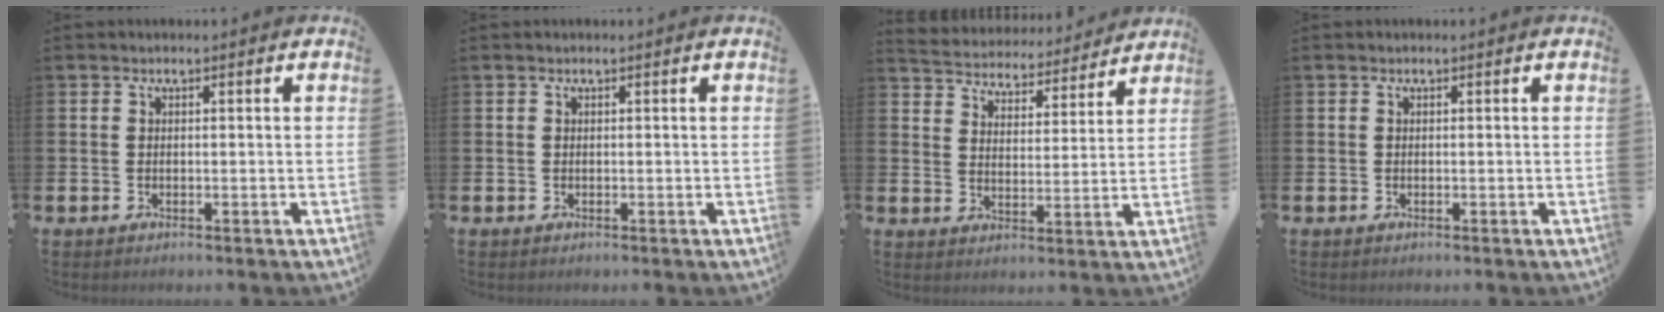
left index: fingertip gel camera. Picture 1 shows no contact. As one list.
[{"total": 0.0}, {"total": 5.0, "force": [4.9, 1.1, -0.1], "torque": [-0.020, -0.044, 0.082]}, {"total": 0.0}]